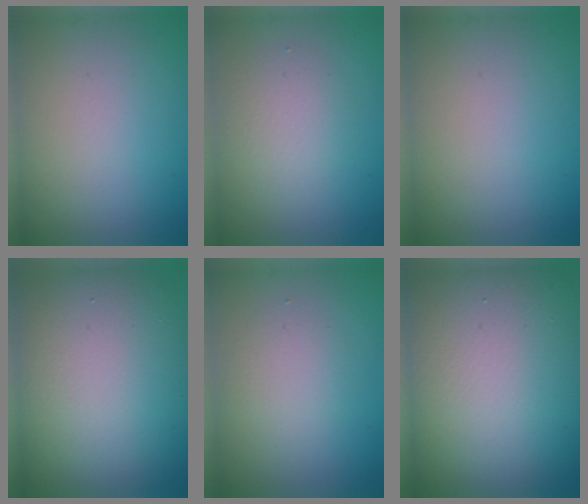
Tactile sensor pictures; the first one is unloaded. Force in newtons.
{"total": 2.5, "press": 2.5, "slide": 0.2}
{"total": 0.0}
{"total": 14.5, "press": 14.5, "slide": 1.0}
{"total": 2.1, "press": 2.1, "slide": 0.1}
{"total": 17.8, "press": 17.8, "slide": 1.0}